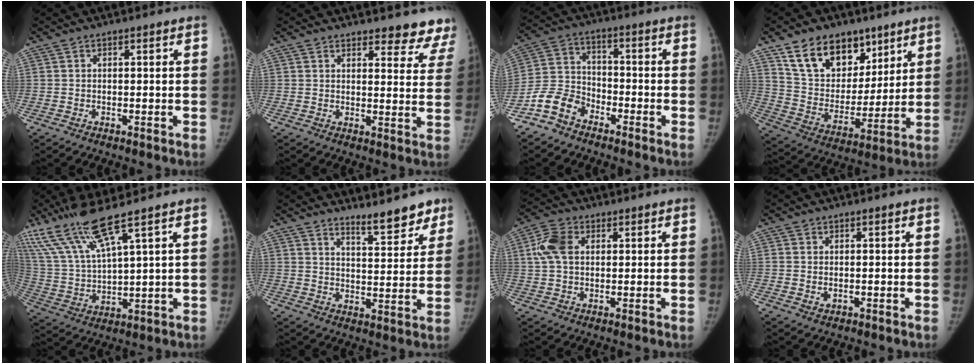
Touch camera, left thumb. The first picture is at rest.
{"total": 10.4, "force": [9.7, 3.1, 1.9], "torque": [0.028, -0.063, 0.084]}
{"total": 8.1, "force": [-5.6, 5.2, 2.5], "torque": [-0.044, 0.041, -0.123]}
{"total": 18.0, "force": [11.1, 11.5, 8.2], "torque": [-0.089, -0.053, 0.200]}
{"total": 13.4, "force": [9.4, 1.1, 9.5], "torque": [-0.211, -0.042, 0.201]}
{"total": 8.3, "force": [6.9, 2.4, 4.0], "torque": [-0.028, -0.053, 0.104]}
{"total": 6.5, "force": [1.5, 4.3, 4.6], "torque": [-0.099, 0.013, 0.028]}
{"total": 1.3, "force": [-0.2, 1.0, 0.8], "torque": [-0.013, 0.000, -0.002]}